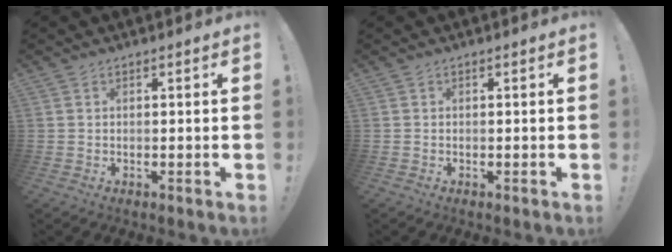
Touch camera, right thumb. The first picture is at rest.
{"total": 0.0}